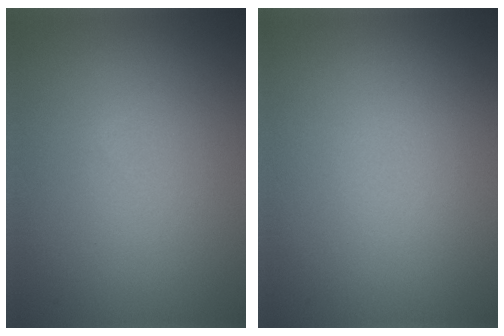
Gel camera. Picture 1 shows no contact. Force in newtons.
{"total": 0.0}